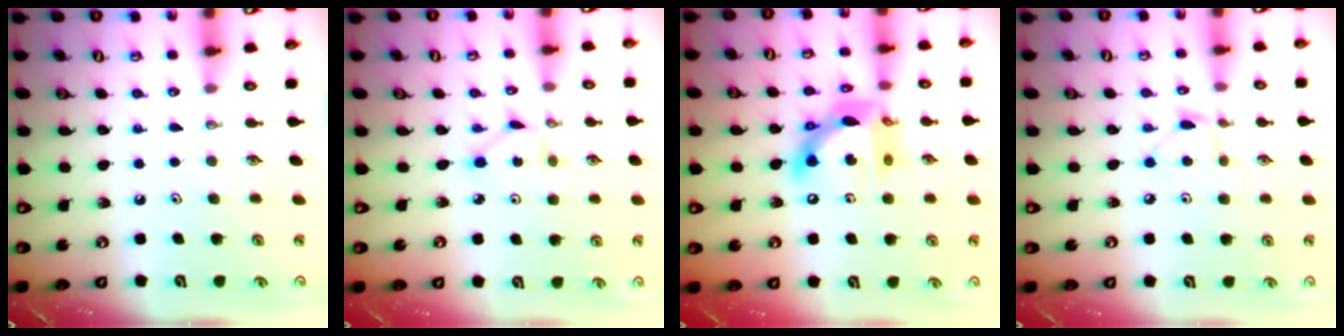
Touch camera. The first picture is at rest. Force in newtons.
{"total": 2.8, "press": 2.8, "slide": 0.3}
{"total": 13.5, "press": 13.5, "slide": 1.1}
{"total": 5.1, "press": 5.1, "slide": 0.6}